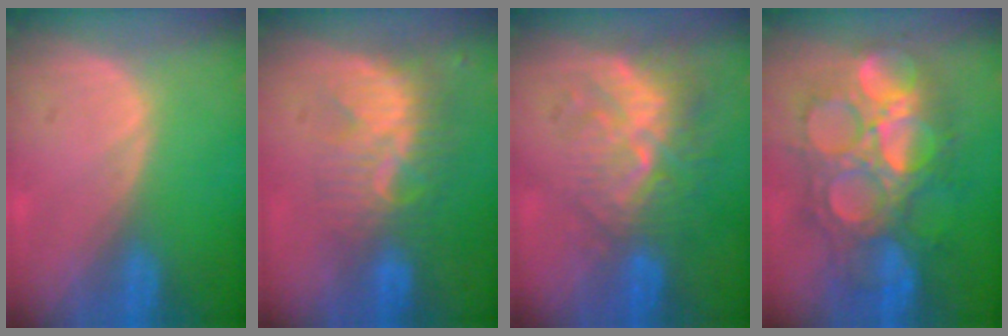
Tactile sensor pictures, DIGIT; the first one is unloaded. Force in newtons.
{"total": 8.5, "press": 7.6, "slide": 3.8}
{"total": 9.6, "press": 8.6, "slide": 4.4}
{"total": 11.8, "press": 11.7, "slide": 1.3}